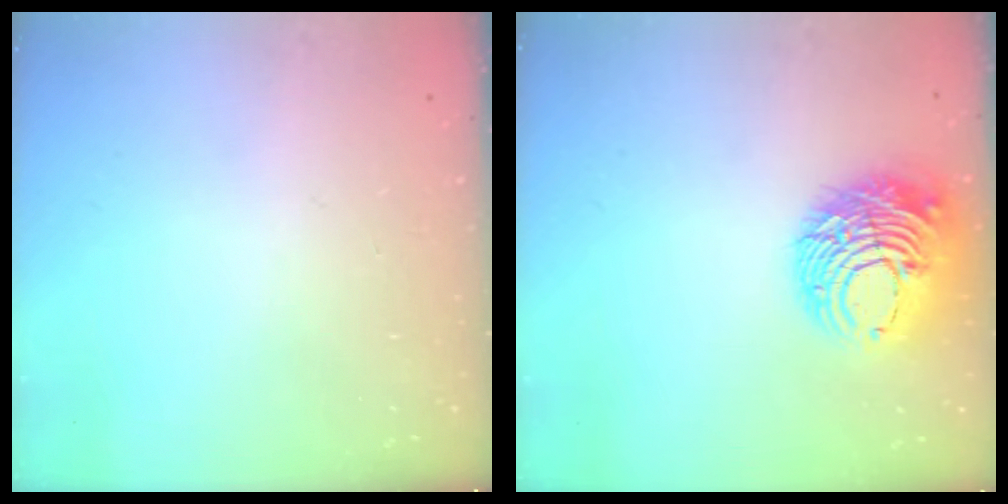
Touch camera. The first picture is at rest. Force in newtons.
{"total": 12.9, "press": 12.8, "slide": 1.5}